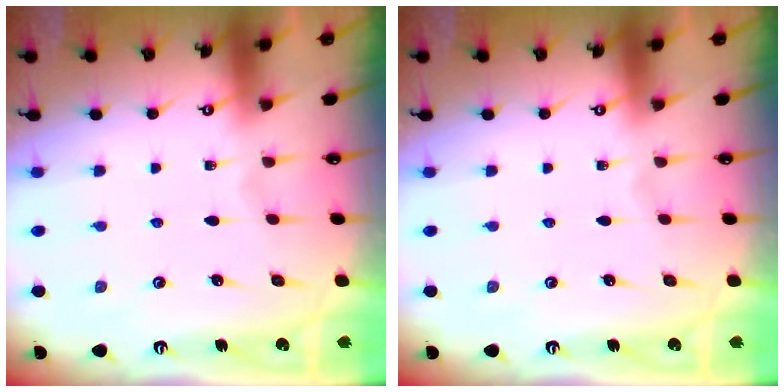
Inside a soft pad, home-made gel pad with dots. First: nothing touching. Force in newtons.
{"total": 0.0}